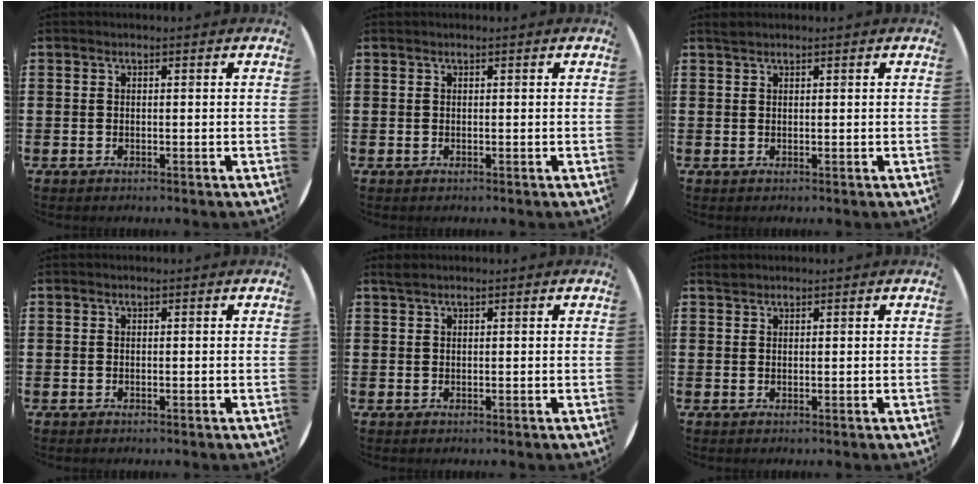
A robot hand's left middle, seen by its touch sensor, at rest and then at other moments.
{"total": 0.0}
{"total": 0.5, "force": [0.5, 0.0, 0.0], "torque": [-0.003, 0.000, 0.011]}
{"total": 0.0}
{"total": 0.7, "force": [0.6, 0.0, 0.3], "torque": [-0.008, 0.001, 0.012]}
{"total": 0.8, "force": [0.7, 0.1, -0.1], "torque": [0.000, 0.002, 0.015]}